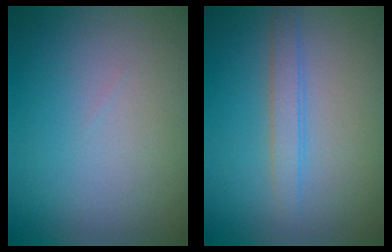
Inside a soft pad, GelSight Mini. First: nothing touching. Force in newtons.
{"total": 1.9, "press": 1.9, "slide": 0.0}